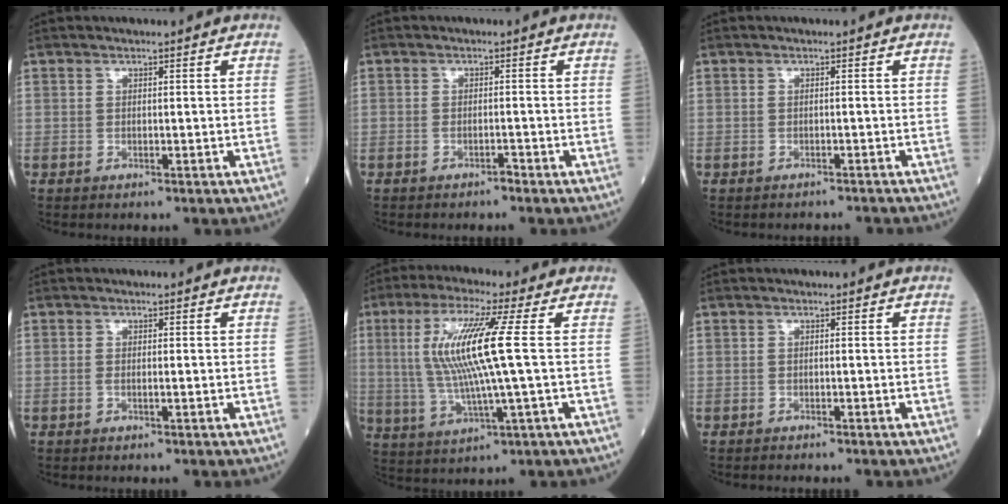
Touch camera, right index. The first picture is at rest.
{"total": 0.8, "force": [-0.7, 0.1, 0.3], "torque": [-0.005, 0.000, -0.013]}
{"total": 2.5, "force": [-2.4, 0.5, -0.3], "torque": [0.007, -0.005, -0.032]}
{"total": 0.7, "force": [-0.2, 0.2, 0.7], "torque": [-0.013, 0.001, -0.003]}
{"total": 12.0, "force": [1.7, -0.3, 11.8], "torque": [-0.251, 0.002, 0.031]}
{"total": 1.9, "force": [-1.7, 0.1, 0.7], "torque": [-0.011, -0.002, -0.021]}